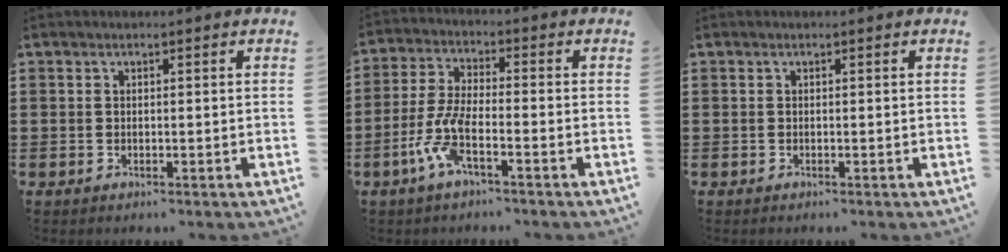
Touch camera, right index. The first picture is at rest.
{"total": 6.7, "force": [-3.5, 1.3, 5.6], "torque": [-0.145, -0.019, -0.073]}
{"total": 0.0}